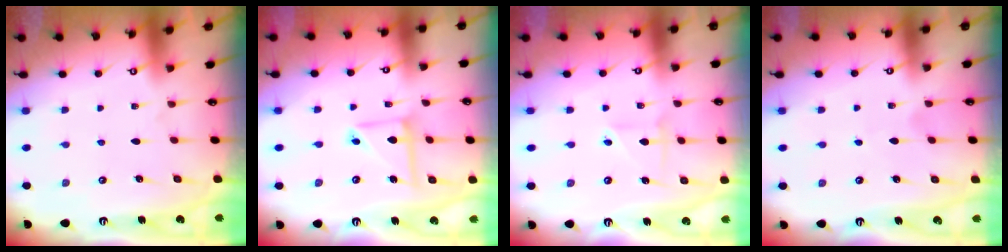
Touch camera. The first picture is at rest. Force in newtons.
{"total": 7.9, "press": 7.9, "slide": 0.6}
{"total": 2.3, "press": 2.3, "slide": 0.4}
{"total": 2.0, "press": 2.0, "slide": 0.2}